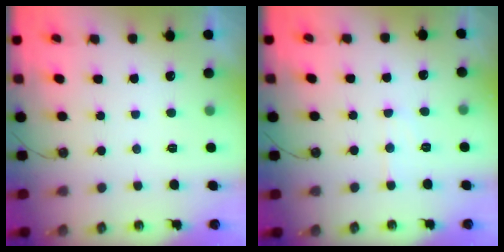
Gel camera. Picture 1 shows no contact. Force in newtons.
{"total": 6.3, "press": 6.3, "slide": 0.7}